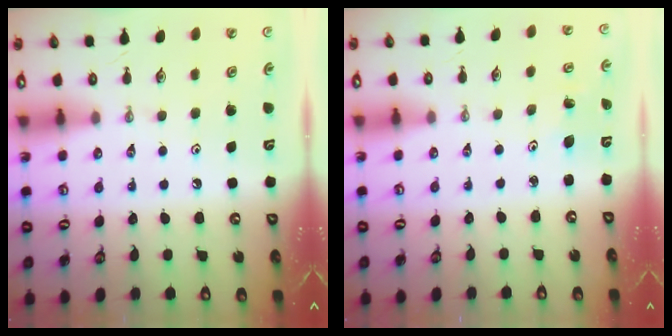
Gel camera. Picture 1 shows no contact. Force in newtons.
{"total": 2.3, "press": 2.3, "slide": 0.3}